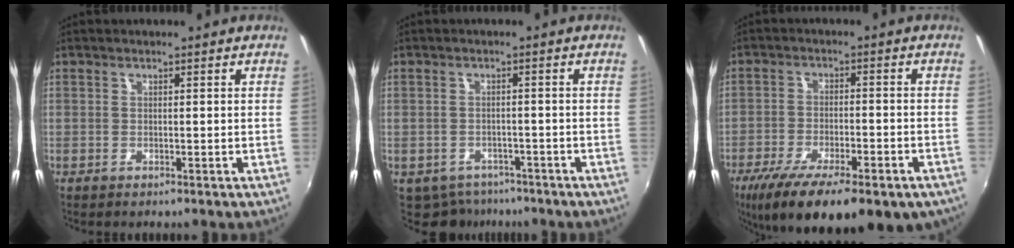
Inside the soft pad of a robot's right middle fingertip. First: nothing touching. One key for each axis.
{"total": 5.9, "fx": -4.5, "fy": 3.5, "fz": 1.3, "tx": -0.037, "ty": -0.012, "tz": -0.062}
{"total": 20.6, "fx": -13.2, "fy": 7.4, "fz": 14.0, "tx": -0.260, "ty": -0.059, "tz": -0.191}